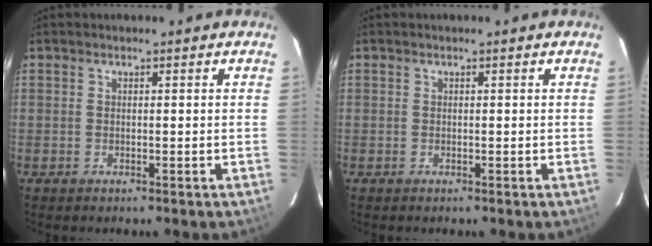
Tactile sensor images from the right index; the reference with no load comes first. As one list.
[{"total": 0.0}]